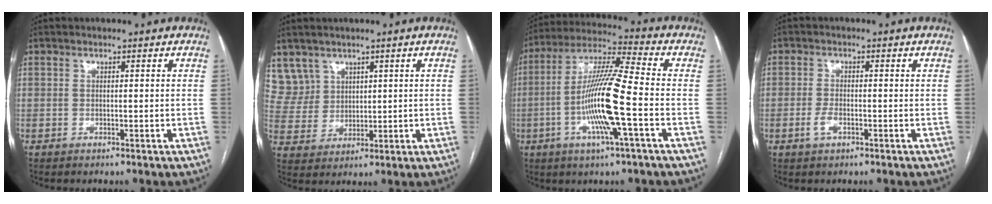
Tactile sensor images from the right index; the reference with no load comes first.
{"total": 6.6, "force": [4.2, 5.1, 0.0], "torque": [-0.003, 0.014, 0.100]}
{"total": 14.2, "force": [-3.4, 0.2, 13.8], "torque": [-0.268, -0.002, -0.071]}
{"total": 2.6, "force": [-1.1, 1.1, 2.1], "torque": [-0.046, 0.001, -0.021]}